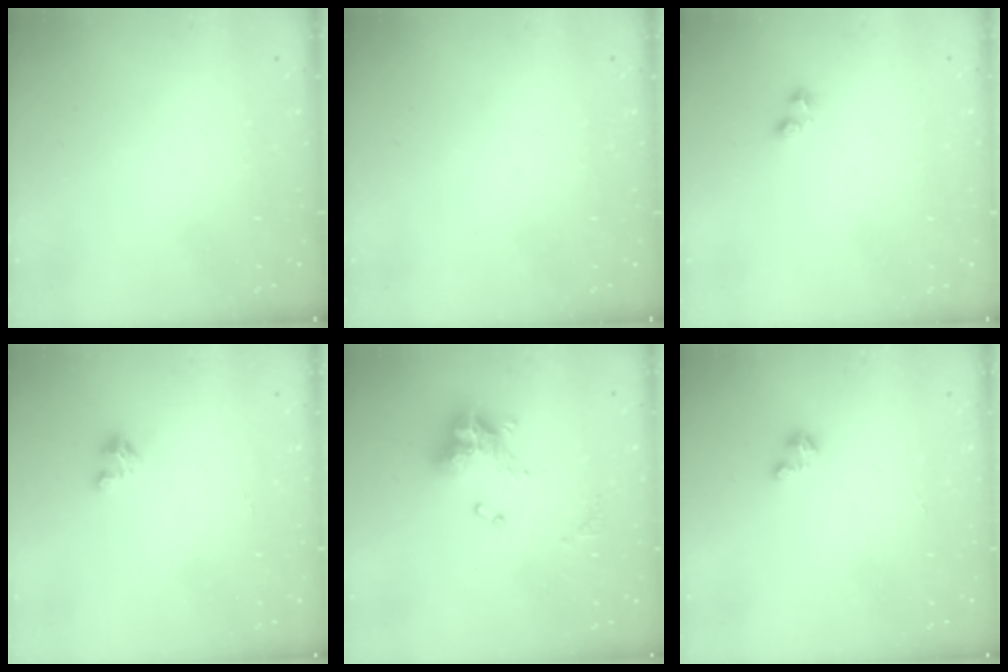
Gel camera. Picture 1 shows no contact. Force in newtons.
{"total": 0.0}
{"total": 1.9, "press": 1.9, "slide": 0.5}
{"total": 3.6, "press": 3.5, "slide": 0.2}
{"total": 11.0, "press": 10.9, "slide": 0.8}
{"total": 1.2, "press": 1.2, "slide": 0.2}